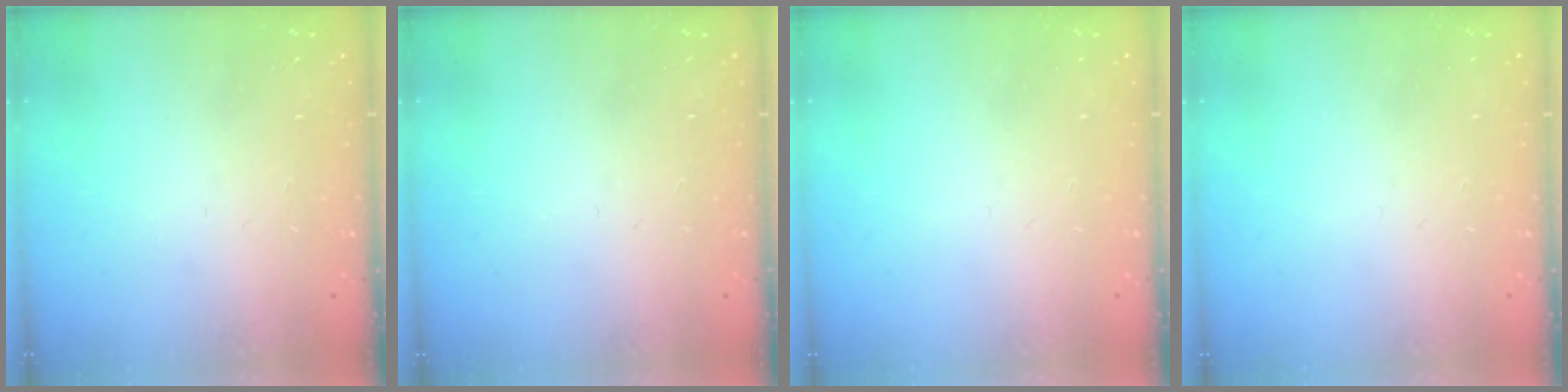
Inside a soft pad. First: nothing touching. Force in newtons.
{"total": 0.0}
{"total": 0.0}
{"total": 0.0}